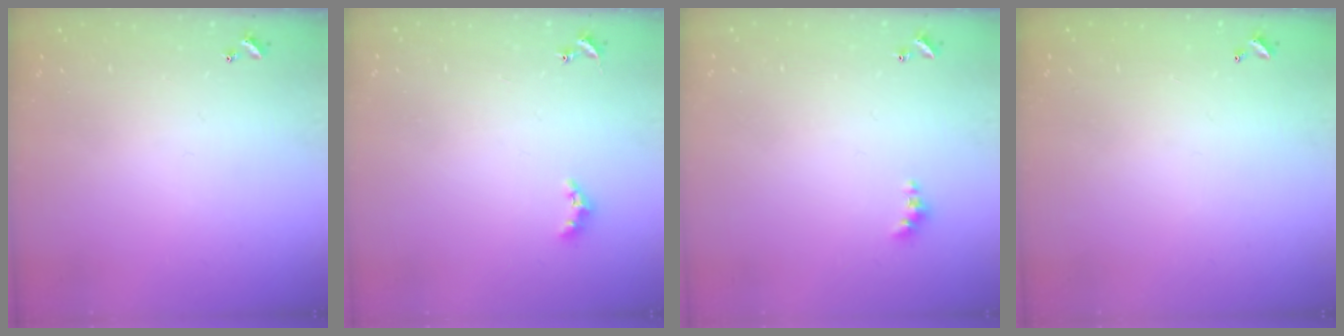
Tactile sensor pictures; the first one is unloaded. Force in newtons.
{"total": 2.4, "press": 2.3, "slide": 0.5}
{"total": 2.3, "press": 2.3, "slide": 0.5}
{"total": 3.0, "press": 3.0, "slide": 0.1}